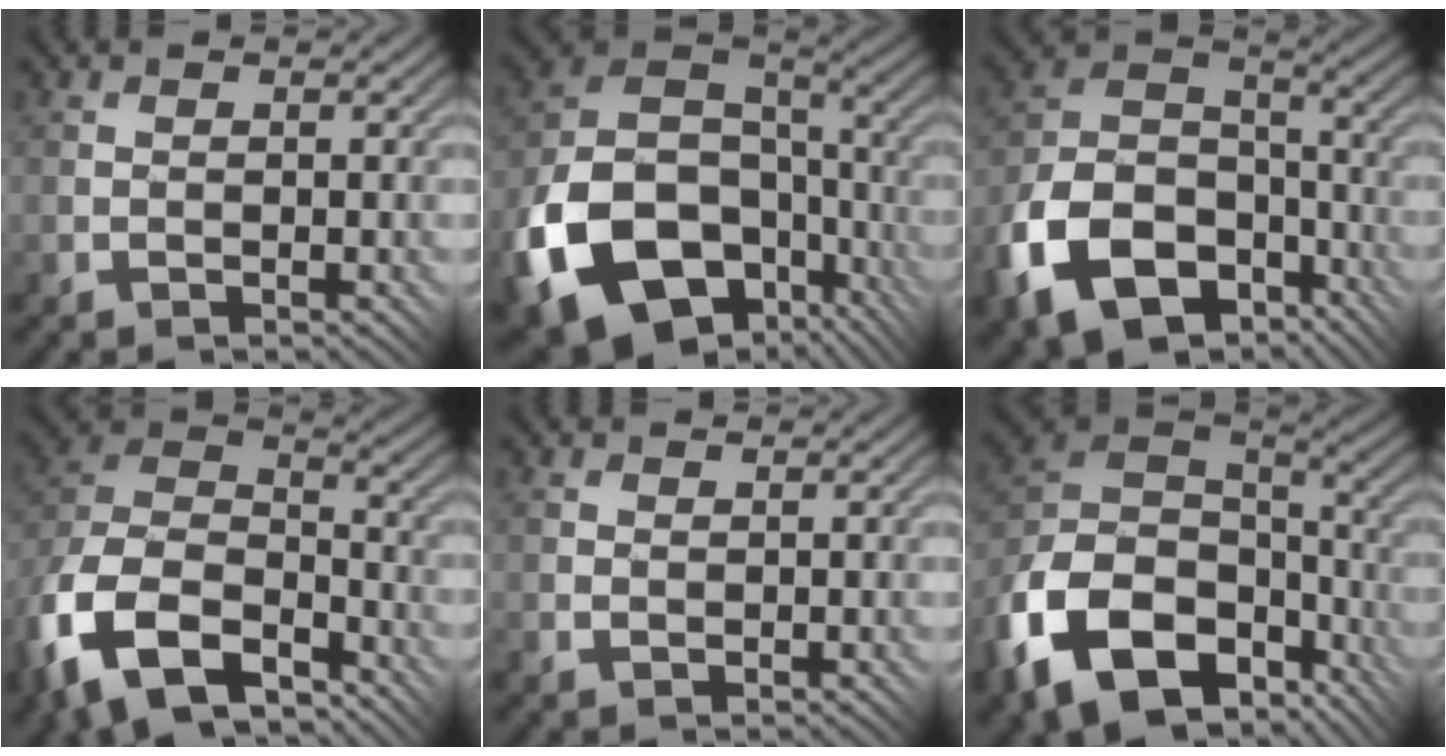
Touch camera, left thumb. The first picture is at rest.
{"total": 18.6, "force": [-7.9, 12.8, 11.0], "torque": [-0.254, -0.046, -0.126]}
{"total": 15.3, "force": [-8.3, 9.7, 8.4], "torque": [-0.190, -0.034, -0.152]}
{"total": 16.6, "force": [-10.2, 9.5, 9.0], "torque": [-0.245, -0.038, -0.185]}
{"total": 0.8, "force": [0.4, 0.6, 0.4], "torque": [-0.010, -0.001, 0.009]}
{"total": 17.0, "force": [-8.1, 10.8, 10.2], "torque": [-0.254, -0.033, -0.134]}